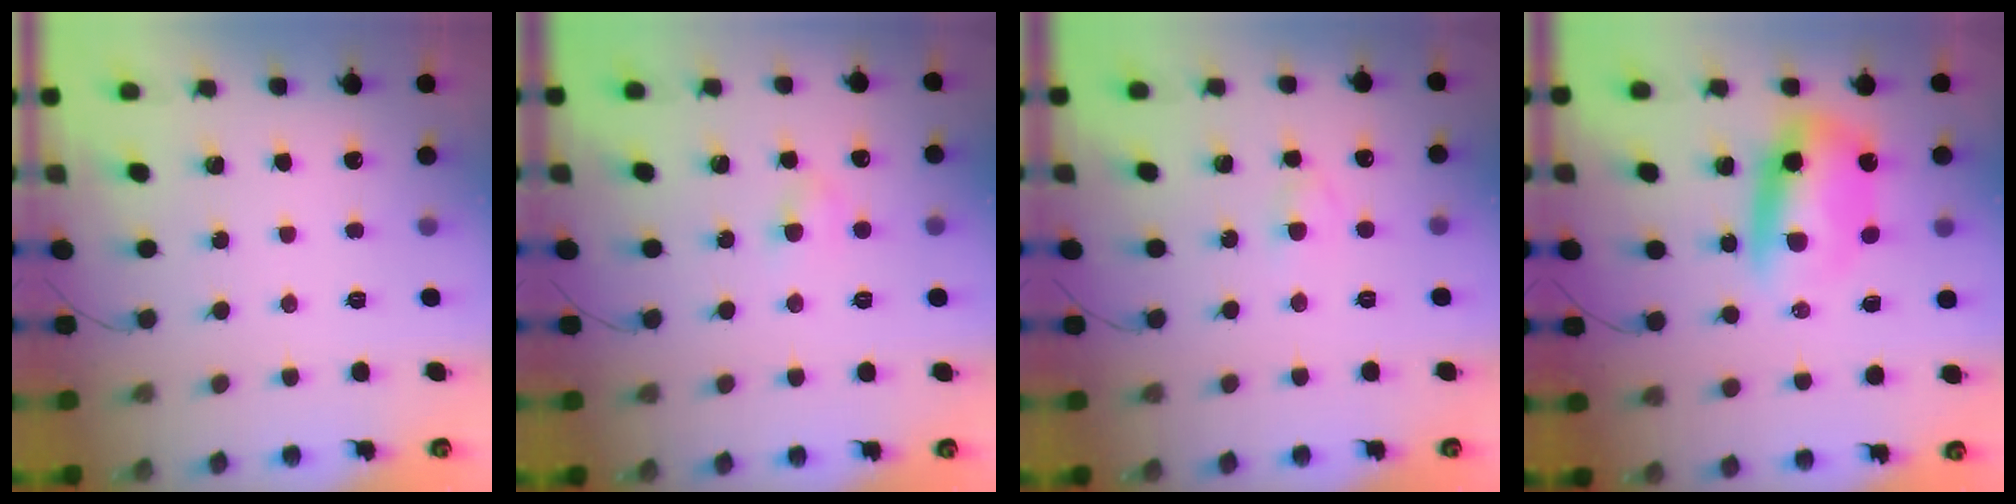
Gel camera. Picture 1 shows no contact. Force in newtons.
{"total": 2.9, "press": 2.8, "slide": 1.0}
{"total": 2.6, "press": 2.4, "slide": 1.1}
{"total": 9.5, "press": 9.1, "slide": 2.5}